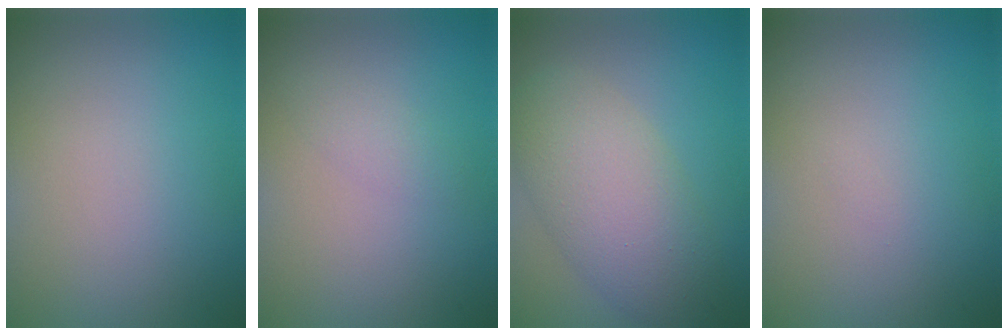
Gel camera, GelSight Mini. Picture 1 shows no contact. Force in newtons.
{"total": 1.1, "press": 1.1, "slide": 0.0}
{"total": 6.5, "press": 6.5, "slide": 0.1}
{"total": 0.0}